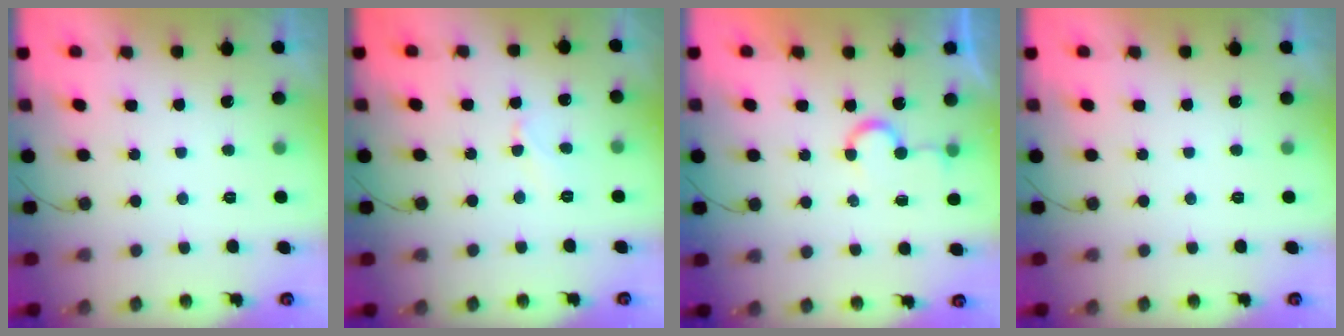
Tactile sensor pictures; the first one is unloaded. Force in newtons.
{"total": 4.5, "press": 4.5, "slide": 0.7}
{"total": 5.4, "press": 5.4, "slide": 0.4}
{"total": 0.0}